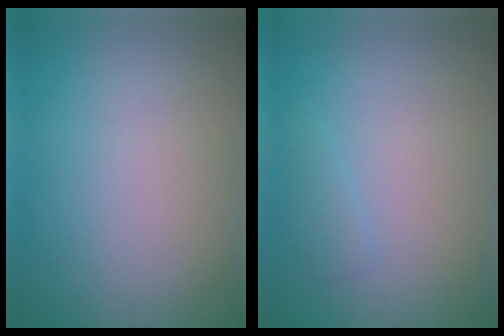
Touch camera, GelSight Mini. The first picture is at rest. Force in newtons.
{"total": 1.0, "press": 1.0, "slide": 0.1}